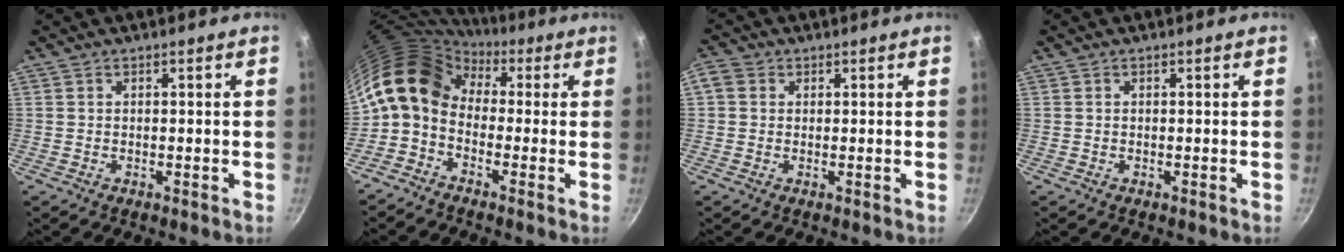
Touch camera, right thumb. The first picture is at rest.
{"total": 11.0, "force": [1.9, 7.8, 7.5], "torque": [-0.121, 0.022, 0.007]}
{"total": 2.6, "force": [0.5, 2.3, 1.1], "torque": [-0.019, 0.004, 0.001]}
{"total": 0.0}